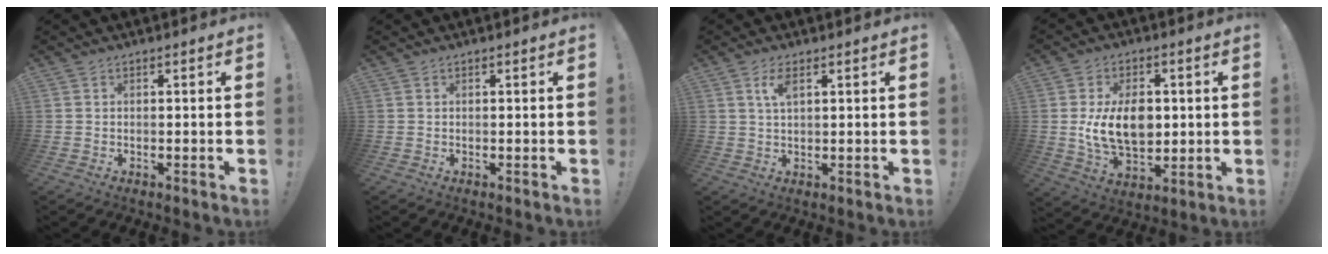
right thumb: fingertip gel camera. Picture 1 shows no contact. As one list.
[{"total": 0.0}, {"total": 3.9, "force": [1.8, 1.5, 3.2], "torque": [-0.057, -0.002, 0.028]}, {"total": 14.1, "force": [0.9, 10.0, 9.9], "torque": [-0.155, -0.008, 0.018]}]